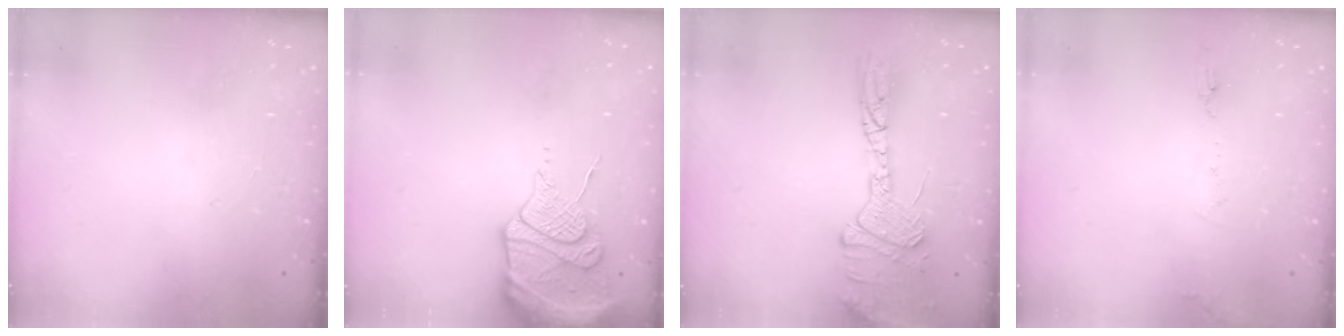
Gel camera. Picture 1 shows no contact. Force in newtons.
{"total": 20.8, "press": 18.0, "slide": 10.6}
{"total": 15.0, "press": 14.7, "slide": 2.7}
{"total": 7.5, "press": 7.4, "slide": 0.8}